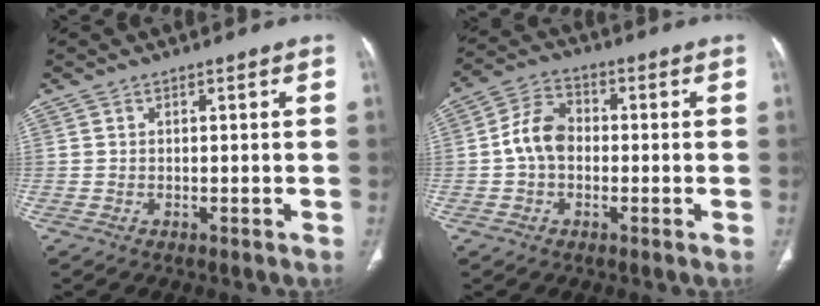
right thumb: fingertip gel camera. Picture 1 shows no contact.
{"total": 7.6, "force": [-0.5, 5.6, 5.2], "torque": [-0.088, 0.024, -0.020]}